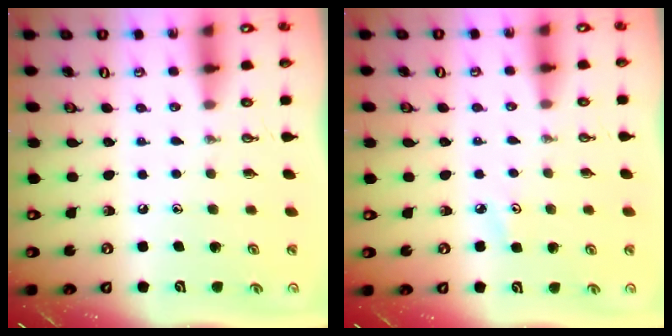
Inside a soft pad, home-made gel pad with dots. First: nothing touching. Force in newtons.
{"total": 2.9, "press": 2.9, "slide": 0.3}